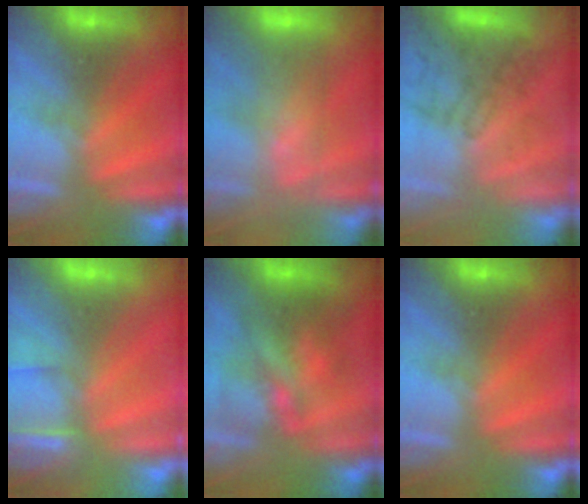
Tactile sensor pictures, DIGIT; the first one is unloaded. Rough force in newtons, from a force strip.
{"total": 9.4}
{"total": 3.2}
{"total": 4.4}
{"total": 3.7}
{"total": 0.0}